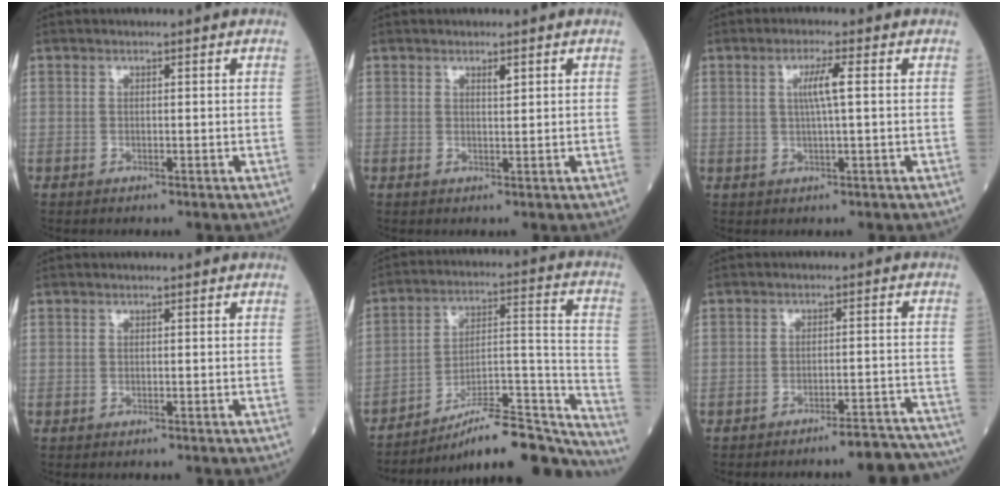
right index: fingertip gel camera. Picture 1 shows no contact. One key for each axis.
{"total": 1.2, "fx": 0.9, "fy": 0.2, "fz": 0.8, "tx": -0.013, "ty": 0.002, "tz": 0.018}
{"total": 3.6, "fx": 0.9, "fy": -0.4, "fz": 3.4, "tx": -0.062, "ty": 0.000, "tz": 0.016}
{"total": 0.0}
{"total": 21.9, "fx": -19.5, "fy": 2.7, "fz": 9.5, "tx": -0.085, "ty": 0.042, "tz": -0.293}
{"total": 10.2, "fx": -9.9, "fy": 0.5, "fz": 2.4, "tx": 0.000, "ty": 0.023, "tz": -0.120}